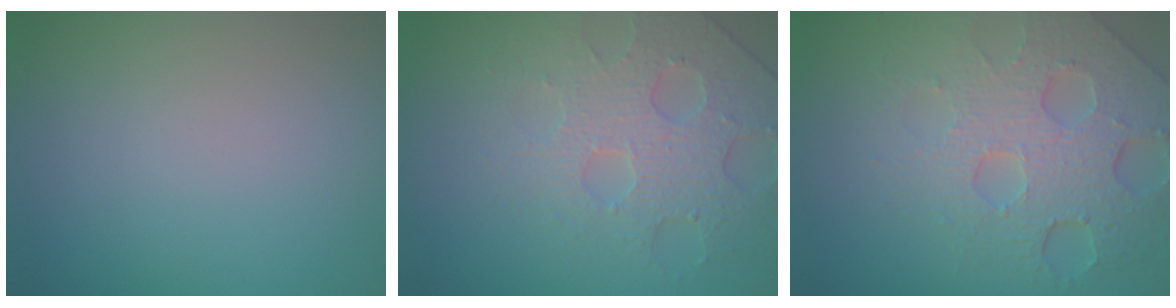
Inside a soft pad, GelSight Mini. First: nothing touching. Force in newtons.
{"total": 4.1, "press": 3.9, "slide": 1.3}
{"total": 8.3, "press": 5.5, "slide": 6.2}